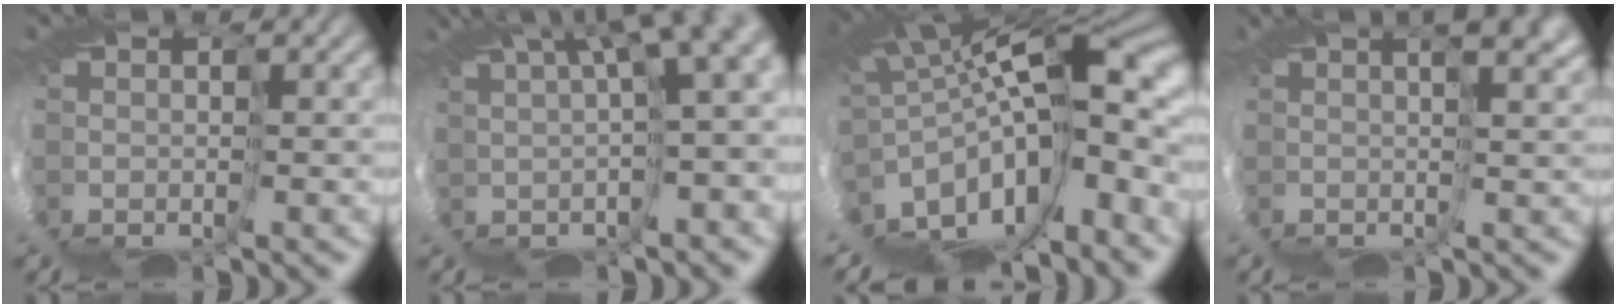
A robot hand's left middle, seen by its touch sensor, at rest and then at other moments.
{"total": 7.1, "force": [3.5, -0.4, 6.2], "torque": [-0.055, 0.009, 0.089]}
{"total": 8.4, "force": [-2.7, 1.7, 7.7], "torque": [-0.151, -0.021, -0.041]}
{"total": 3.0, "force": [1.8, -1.3, 2.1], "torque": [-0.033, 0.001, 0.039]}